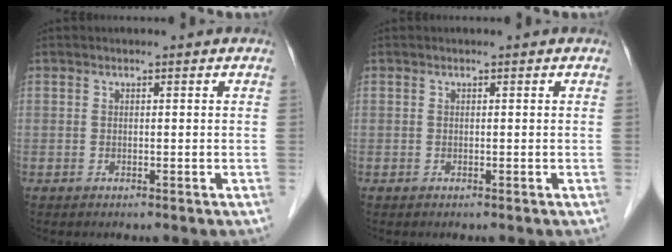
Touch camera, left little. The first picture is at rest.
{"total": 0.0}